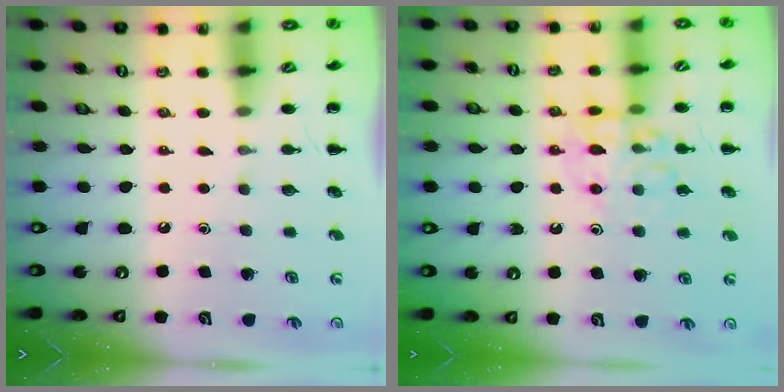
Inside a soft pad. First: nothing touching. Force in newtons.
{"total": 12.5, "press": 12.4, "slide": 1.1}